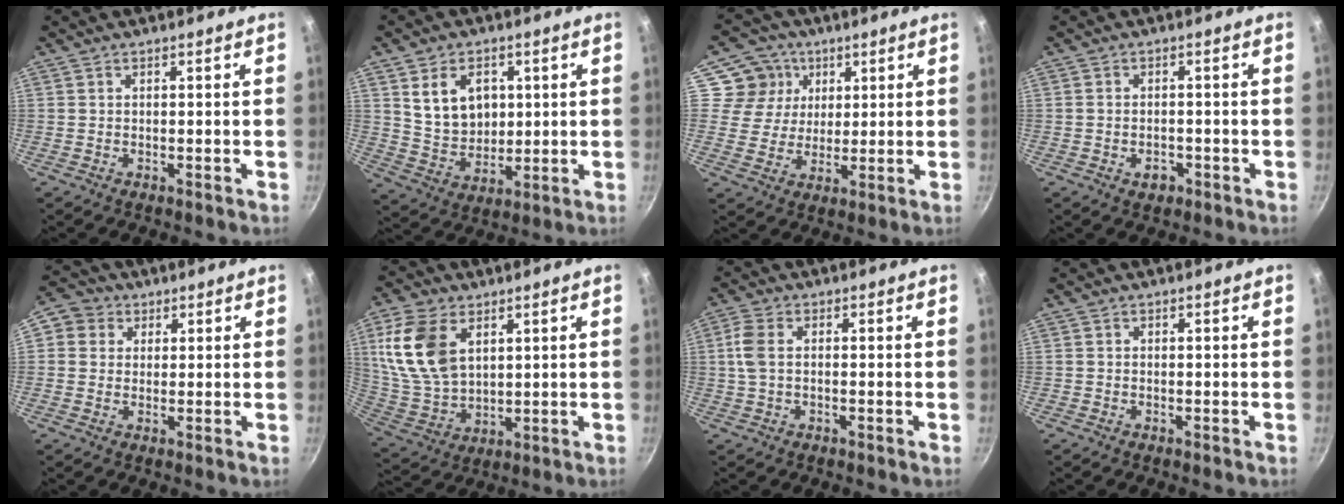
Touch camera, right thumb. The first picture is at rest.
{"total": 11.0, "force": [3.1, 8.1, 6.7], "torque": [-0.089, -0.018, 0.068]}
{"total": 8.7, "force": [3.4, 7.7, 1.8], "torque": [0.006, -0.007, 0.052]}
{"total": 2.8, "force": [-1.4, 1.9, 1.6], "torque": [-0.018, 0.012, -0.017]}
{"total": 5.6, "force": [1.6, 5.1, 1.8], "torque": [0.005, 0.004, 0.011]}
{"total": 15.6, "force": [5.4, 9.9, 10.8], "torque": [-0.201, -0.021, 0.118]}
{"total": 4.6, "force": [0.0, 2.6, 3.8], "torque": [-0.090, 0.010, -0.008]}
{"total": 0.0}